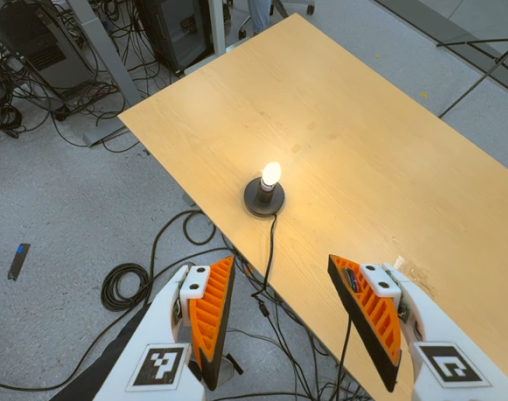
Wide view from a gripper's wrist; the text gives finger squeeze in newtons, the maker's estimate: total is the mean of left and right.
{"total": 0.0}